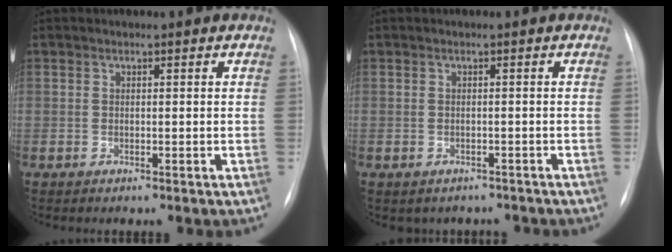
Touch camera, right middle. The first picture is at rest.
{"total": 3.6, "force": [-3.0, 1.9, 0.3], "torque": [-0.008, 0.011, -0.031]}